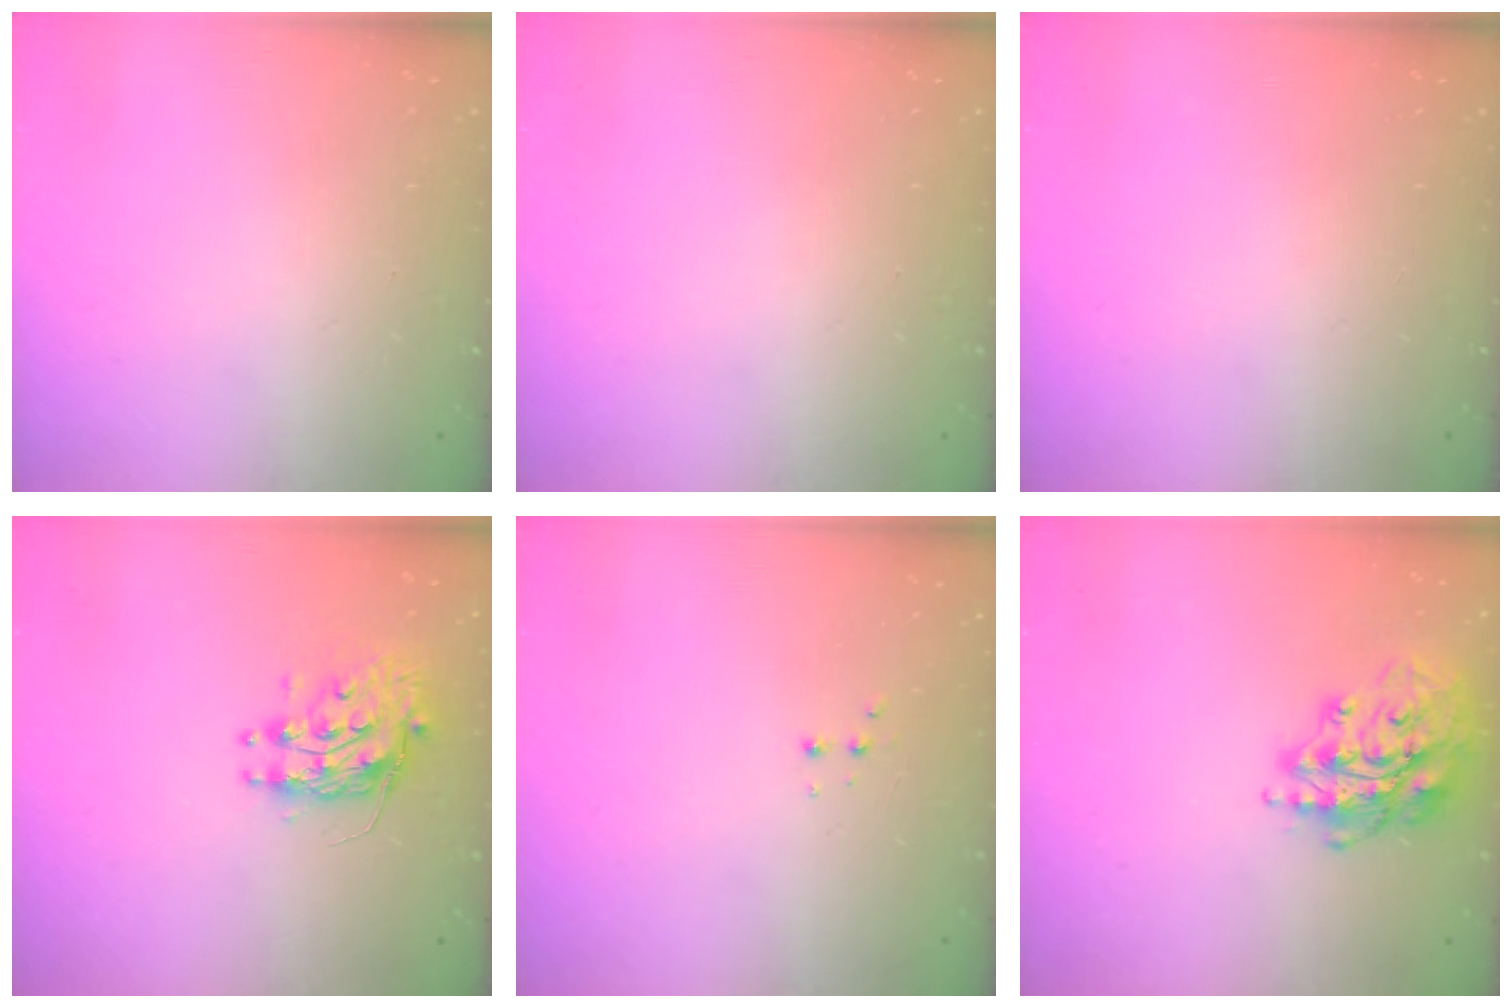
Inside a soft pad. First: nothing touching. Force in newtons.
{"total": 0.0}
{"total": 0.0}
{"total": 10.0, "press": 9.9, "slide": 0.8}
{"total": 2.5, "press": 2.4, "slide": 0.8}
{"total": 16.4, "press": 16.4, "slide": 0.6}